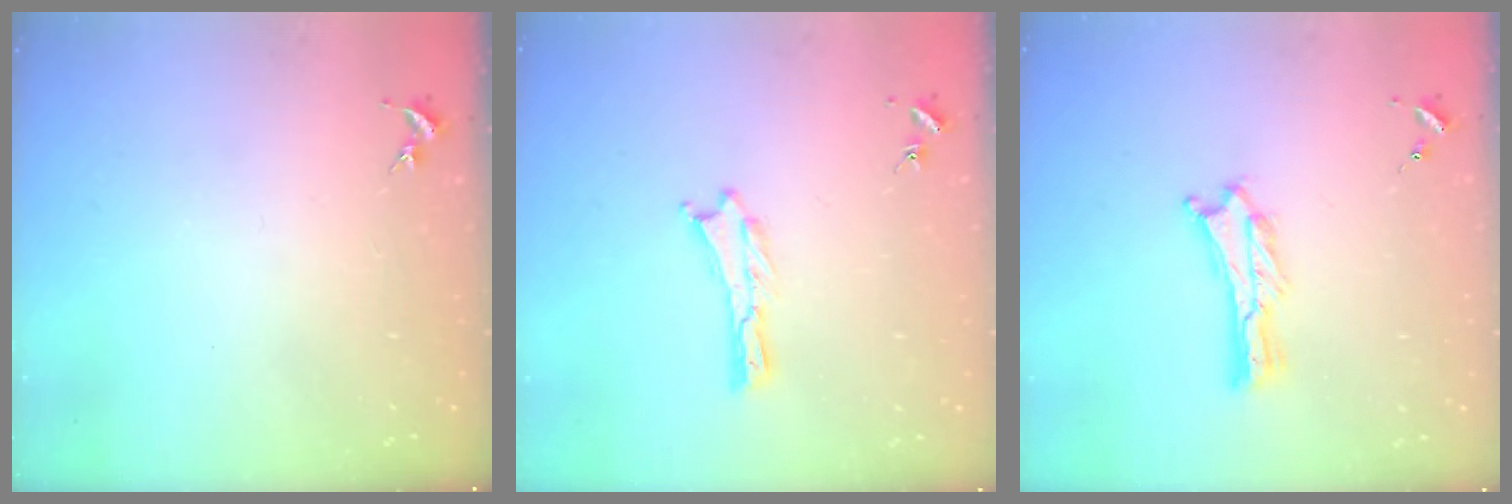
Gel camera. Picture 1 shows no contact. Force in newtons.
{"total": 0.0}
{"total": 0.8, "press": 0.7, "slide": 0.2}